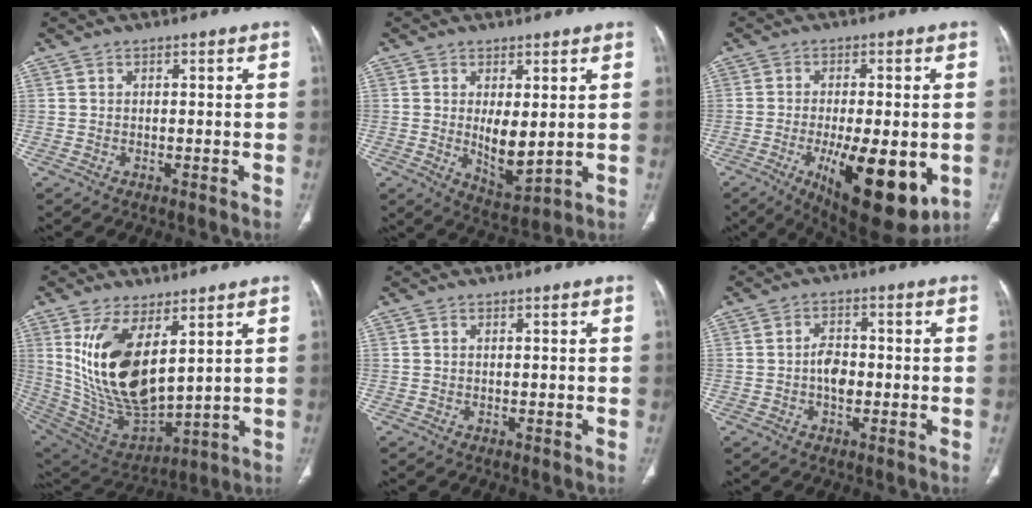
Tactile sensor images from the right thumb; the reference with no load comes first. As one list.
[{"total": 7.4, "force": [0.4, 3.1, 6.7], "torque": [-0.097, -0.023, 0.022]}, {"total": 18.1, "force": [-5.0, 6.7, 16.1], "torque": [-0.215, -0.019, -0.056]}, {"total": 19.2, "force": [6.3, 9.1, 15.7], "torque": [-0.288, -0.033, 0.145]}, {"total": 0.0}, {"total": 4.5, "force": [-0.6, 2.8, 3.4], "torque": [-0.052, 0.011, -0.015]}]